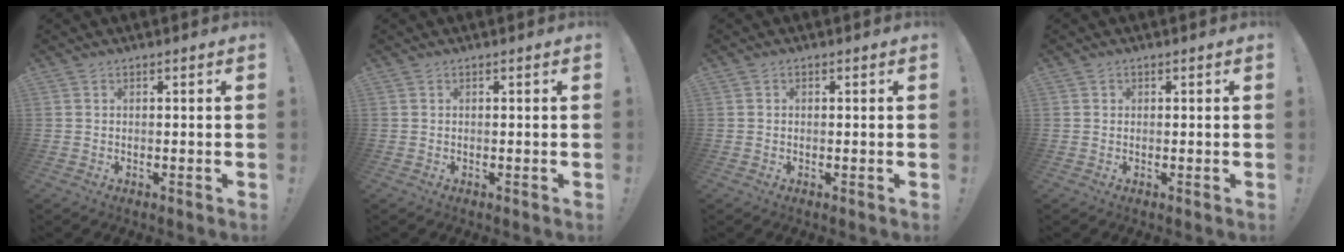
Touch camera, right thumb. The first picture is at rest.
{"total": 0.0}
{"total": 0.6, "force": [-0.1, 0.6, 0.2], "torque": [0.003, 0.000, -0.003]}
{"total": 0.7, "force": [0.2, 0.6, 0.0], "torque": [0.006, -0.001, 0.003]}